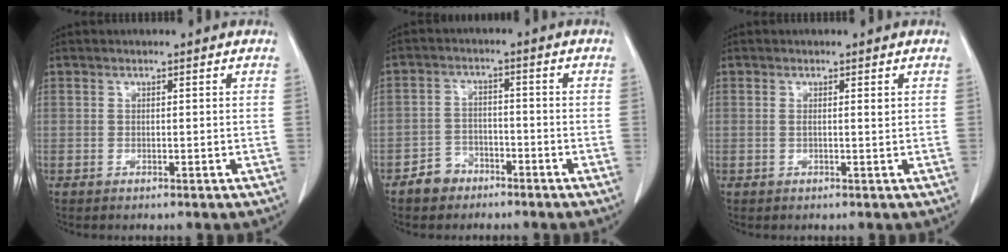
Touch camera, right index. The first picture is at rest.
{"total": 4.2, "force": [-2.9, 3.0, 0.5], "torque": [-0.008, 0.013, -0.049]}
{"total": 1.1, "force": [0.4, 0.0, 1.0], "torque": [-0.019, 0.003, 0.010]}